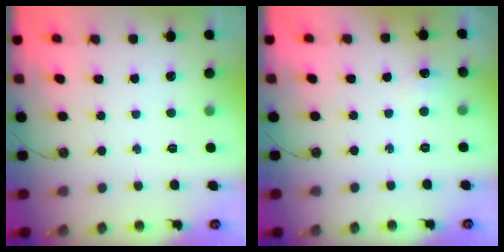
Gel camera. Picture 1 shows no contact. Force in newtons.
{"total": 5.3, "press": 5.2, "slide": 0.7}